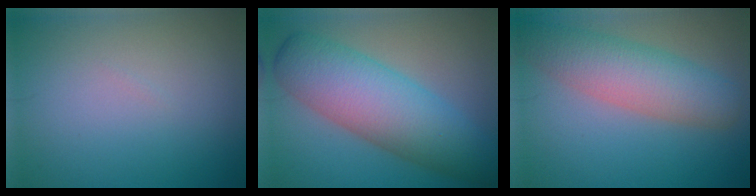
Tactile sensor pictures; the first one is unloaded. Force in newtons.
{"total": 9.2, "press": 9.2, "slide": 0.1}
{"total": 6.4, "press": 6.4, "slide": 0.4}